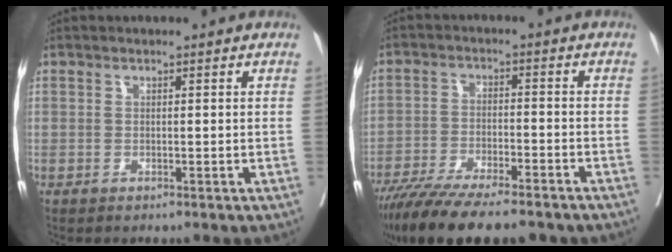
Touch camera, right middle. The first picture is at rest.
{"total": 16.3, "force": [-13.3, 2.9, 8.8], "torque": [-0.147, -0.026, -0.211]}